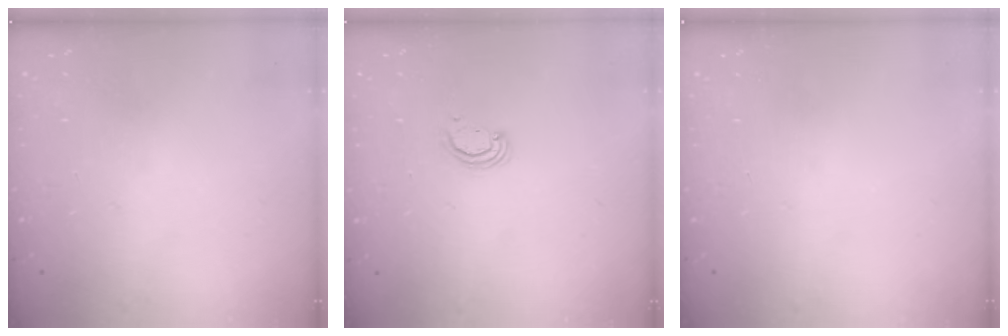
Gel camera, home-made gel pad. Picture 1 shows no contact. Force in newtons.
{"total": 2.0, "press": 2.0, "slide": 0.2}
{"total": 0.0}